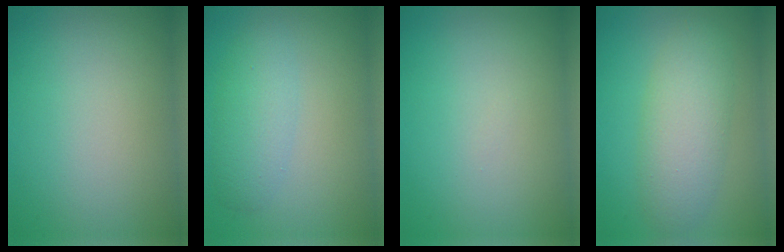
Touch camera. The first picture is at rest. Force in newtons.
{"total": 3.0, "press": 3.0, "slide": 0.1}
{"total": 0.0}
{"total": 4.7, "press": 4.7, "slide": 0.1}